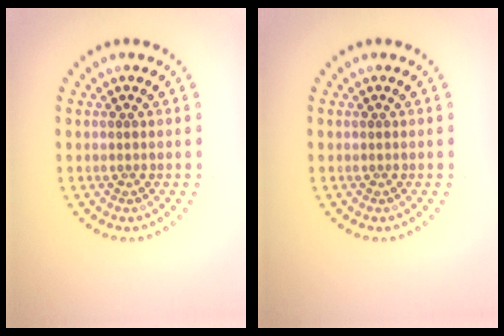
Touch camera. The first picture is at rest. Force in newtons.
{"total": 0.0}